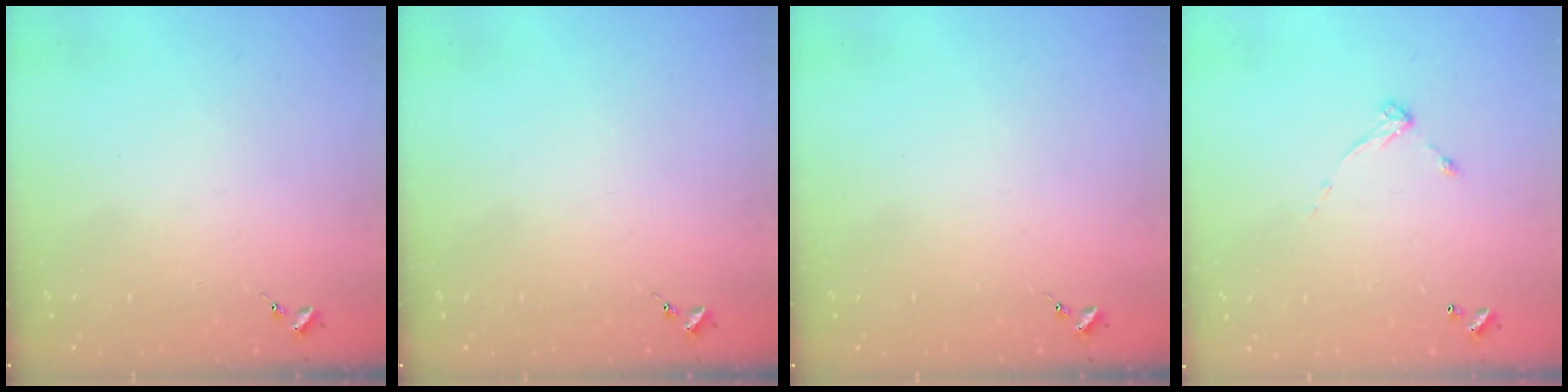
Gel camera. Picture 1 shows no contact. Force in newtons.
{"total": 0.0}
{"total": 0.0}
{"total": 5.4, "press": 5.4, "slide": 0.3}